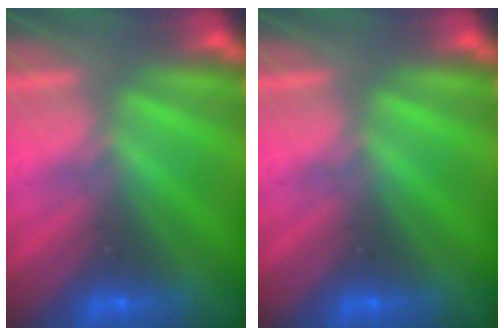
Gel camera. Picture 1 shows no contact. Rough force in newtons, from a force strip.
{"total": 0.0}